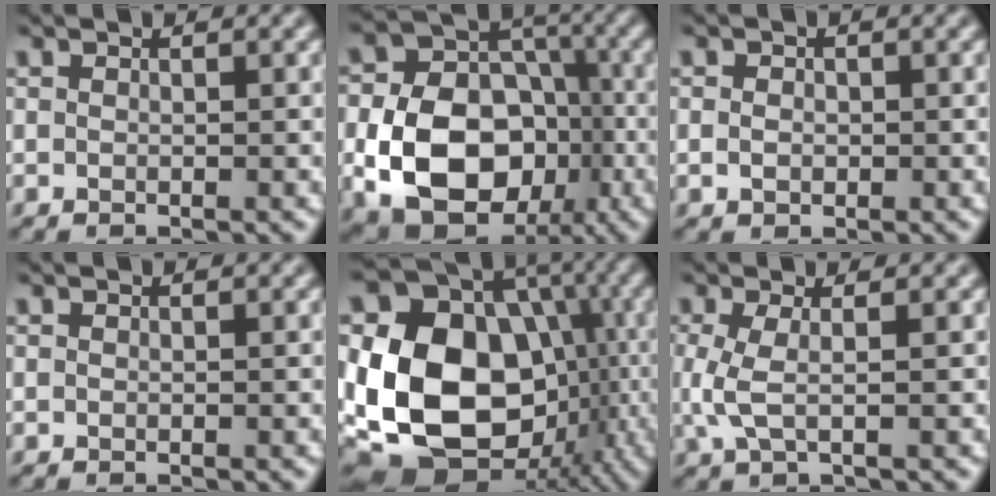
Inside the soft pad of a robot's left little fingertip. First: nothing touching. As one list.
[{"total": 12.4, "force": [-3.6, 9.0, 7.7], "torque": [-0.139, -0.017, -0.066]}, {"total": 1.3, "force": [-0.1, 1.2, 0.6], "torque": [-0.006, 0.003, -0.009]}, {"total": 0.0}, {"total": 18.7, "force": [-2.7, 14.7, 11.2], "torque": [-0.216, -0.008, -0.036]}, {"total": 2.5, "force": [-0.1, 0.6, 2.4], "torque": [-0.065, 0.000, -0.004]}]